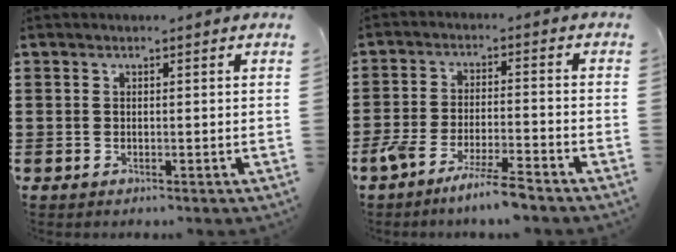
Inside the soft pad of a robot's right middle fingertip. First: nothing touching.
{"total": 6.3, "force": [-5.4, 0.1, 3.3], "torque": [-0.073, -0.013, -0.102]}